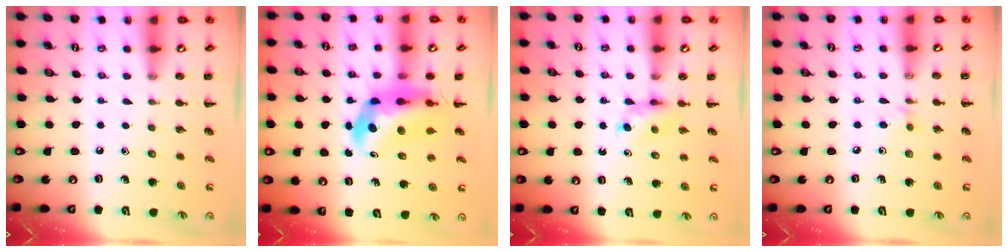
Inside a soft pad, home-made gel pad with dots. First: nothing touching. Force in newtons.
{"total": 8.7, "press": 8.2, "slide": 2.8}
{"total": 3.6, "press": 3.4, "slide": 1.3}
{"total": 2.9, "press": 2.7, "slide": 1.2}